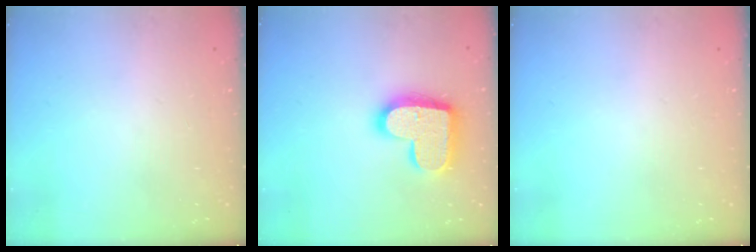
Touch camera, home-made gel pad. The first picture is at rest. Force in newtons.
{"total": 17.6, "press": 17.5, "slide": 1.0}
{"total": 0.0}